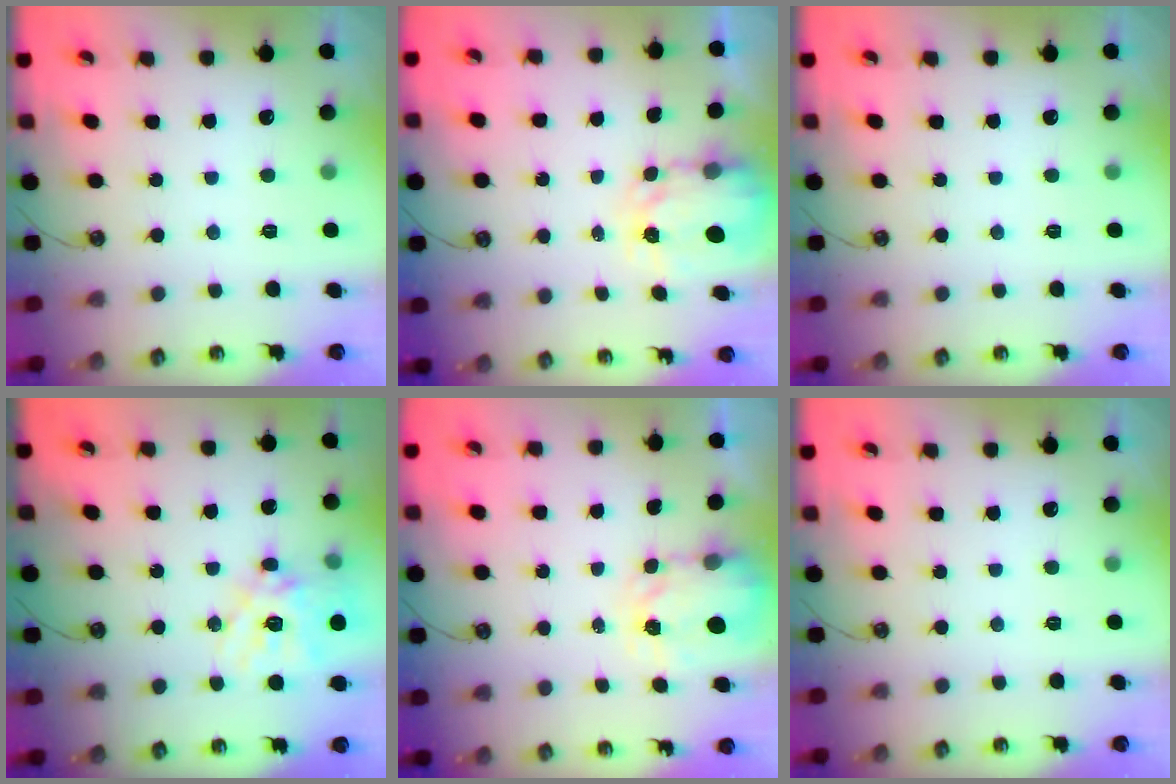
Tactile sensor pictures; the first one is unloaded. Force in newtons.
{"total": 3.9, "press": 3.9, "slide": 0.3}
{"total": 0.0}
{"total": 17.9, "press": 17.7, "slide": 2.6}
{"total": 3.5, "press": 3.5, "slide": 0.4}
{"total": 0.0}